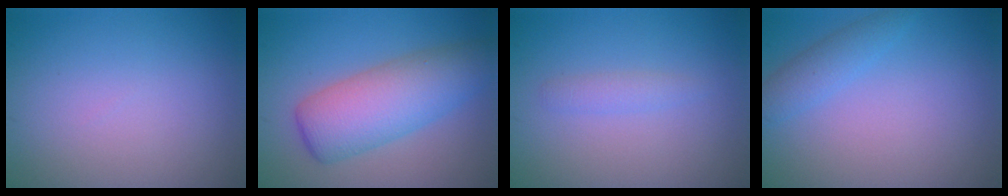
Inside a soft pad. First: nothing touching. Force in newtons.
{"total": 6.6, "press": 6.6, "slide": 0.1}
{"total": 1.1, "press": 1.1, "slide": 0.1}
{"total": 2.0, "press": 2.0, "slide": 0.0}